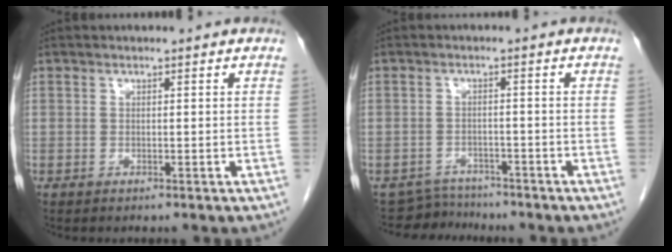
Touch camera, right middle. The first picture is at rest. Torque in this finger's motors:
{"motor_torque": [-0.31, -0.33, -0.19, -0.05]}